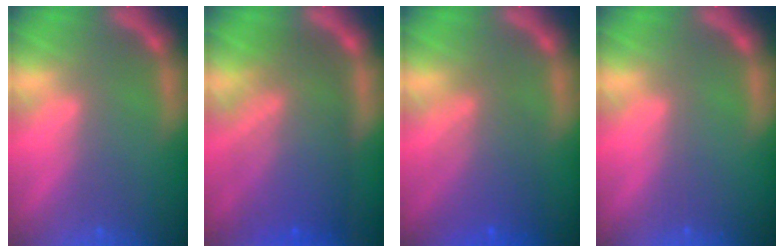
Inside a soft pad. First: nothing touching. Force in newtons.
{"total": 9.5}
{"total": 5.6}
{"total": 0.0}